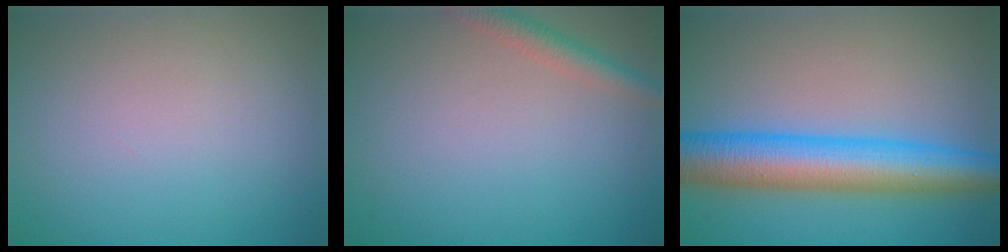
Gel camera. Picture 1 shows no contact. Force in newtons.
{"total": 2.2, "press": 2.2, "slide": 0.1}
{"total": 8.6, "press": 8.6, "slide": 0.1}